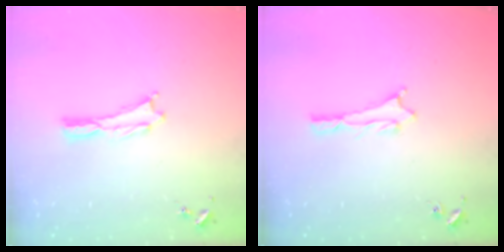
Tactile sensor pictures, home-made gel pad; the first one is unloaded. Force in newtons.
{"total": 0.9, "press": 0.8, "slide": 0.1}